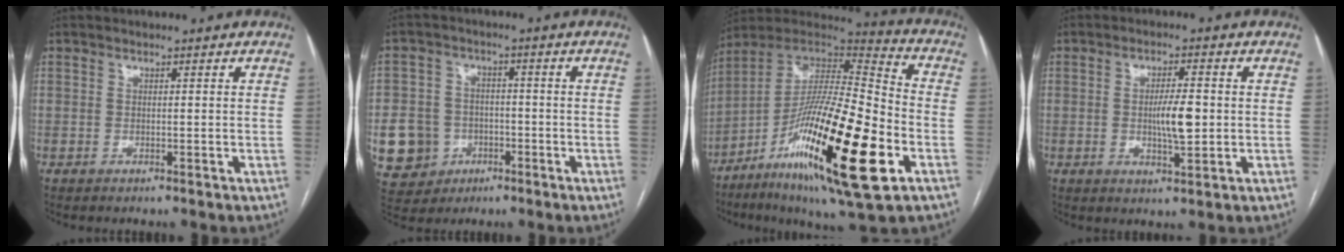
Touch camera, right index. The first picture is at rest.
{"total": 8.5, "force": [-2.4, 7.9, 2.2], "torque": [-0.053, 0.011, -0.028]}
{"total": 26.7, "force": [-10.0, 3.5, 24.5], "torque": [-0.416, -0.041, -0.168]}
{"total": 5.3, "force": [-0.2, 0.9, 5.3], "torque": [-0.093, -0.002, -0.003]}